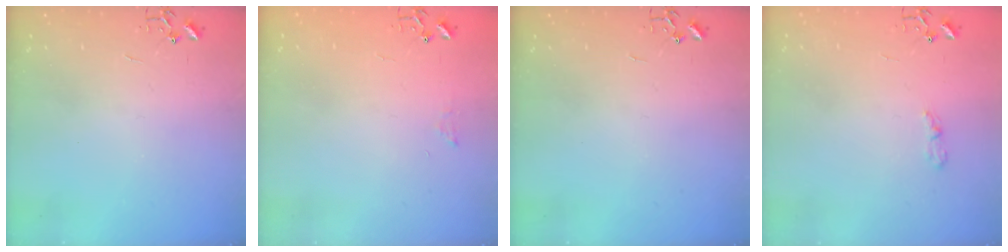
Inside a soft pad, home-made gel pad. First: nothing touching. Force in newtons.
{"total": 6.3, "press": 6.3, "slide": 0.7}
{"total": 0.0}
{"total": 3.3, "press": 3.3, "slide": 0.5}